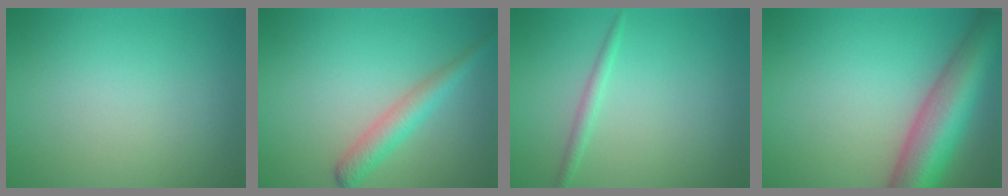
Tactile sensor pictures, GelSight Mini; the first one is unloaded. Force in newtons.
{"total": 2.7, "press": 2.7, "slide": 0.1}
{"total": 1.2, "press": 1.2, "slide": 0.1}
{"total": 8.9, "press": 8.9, "slide": 0.4}